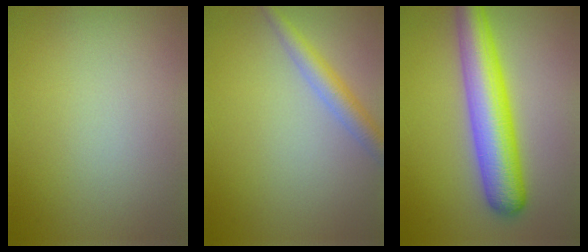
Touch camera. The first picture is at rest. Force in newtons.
{"total": 2.8, "press": 2.8, "slide": 0.2}
{"total": 7.7, "press": 7.6, "slide": 0.3}